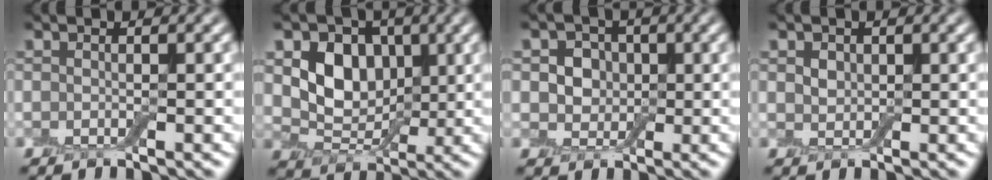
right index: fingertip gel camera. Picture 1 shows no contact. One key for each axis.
{"total": 5.7, "fx": 1.3, "fy": 4.5, "fz": 3.3, "tx": -0.063, "ty": -0.005, "tz": 0.017}
{"total": 4.1, "fx": 0.9, "fy": 3.4, "fz": 2.0, "tx": -0.025, "ty": 0.008, "tz": -0.003}
{"total": 1.2, "fx": 0.6, "fy": 1.0, "fz": 0.5, "tx": -0.012, "ty": 0.000, "tz": 0.012}